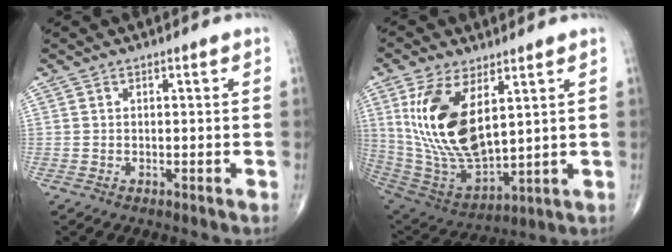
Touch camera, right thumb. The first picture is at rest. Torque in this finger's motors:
{"motor_torque": [-0.74, 1.71, 1.84, 0.93, 0.23]}